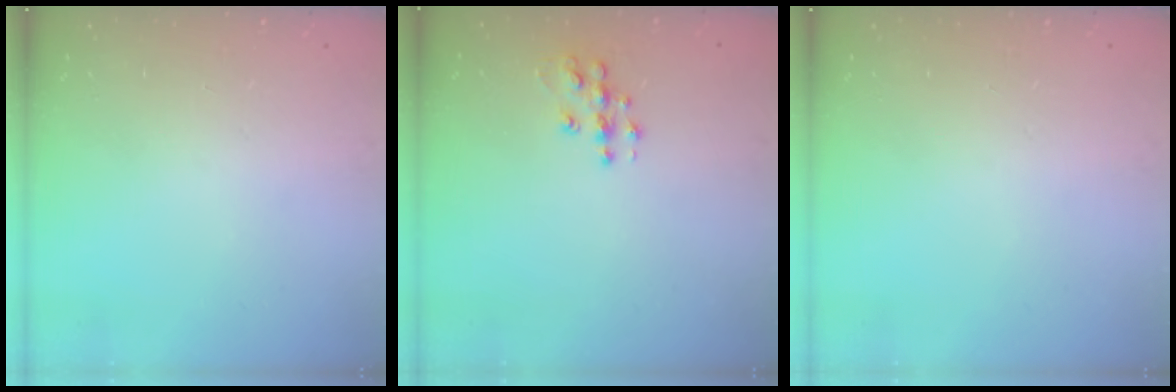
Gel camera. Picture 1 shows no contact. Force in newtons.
{"total": 7.9, "press": 7.9, "slide": 0.3}
{"total": 0.0}